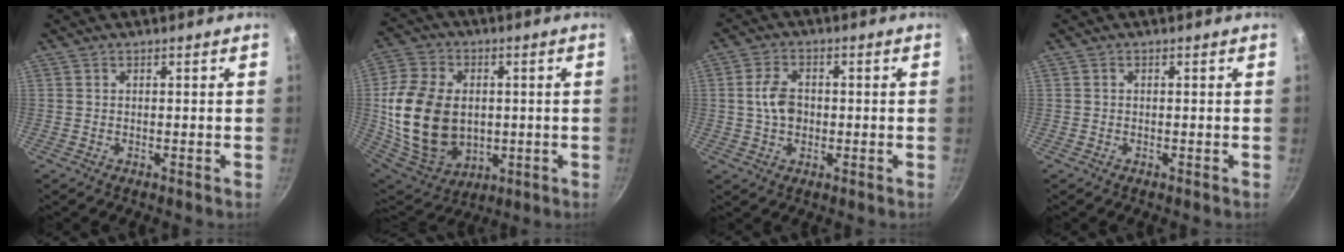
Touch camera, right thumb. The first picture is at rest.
{"total": 20.6, "force": [0.1, 14.9, 14.2], "torque": [-0.262, -0.002, 0.020]}
{"total": 6.0, "force": [0.0, 4.3, 4.1], "torque": [-0.065, 0.012, -0.005]}
{"total": 0.0}